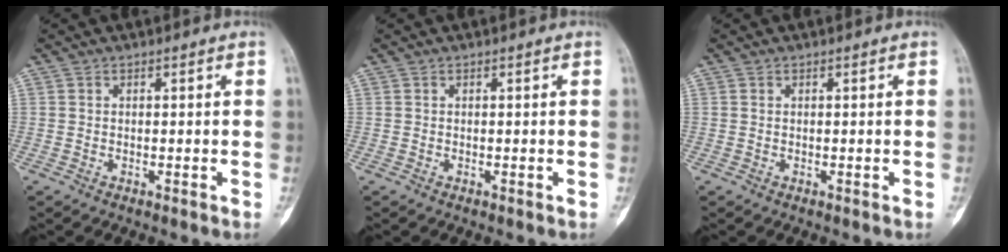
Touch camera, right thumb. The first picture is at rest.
{"total": 0.0}
{"total": 0.0}